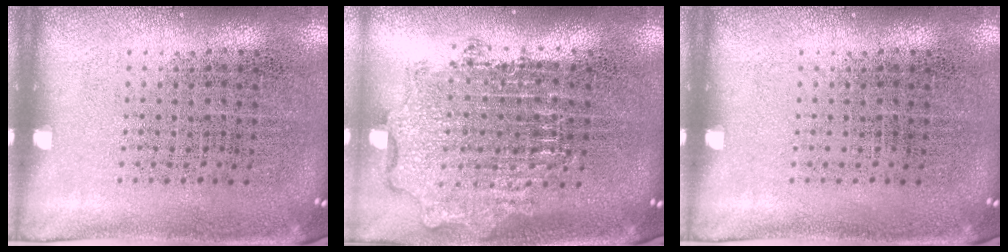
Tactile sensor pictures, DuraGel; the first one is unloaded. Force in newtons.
{"total": 1.9, "press": 1.5, "slide": 1.2}
{"total": 0.0}